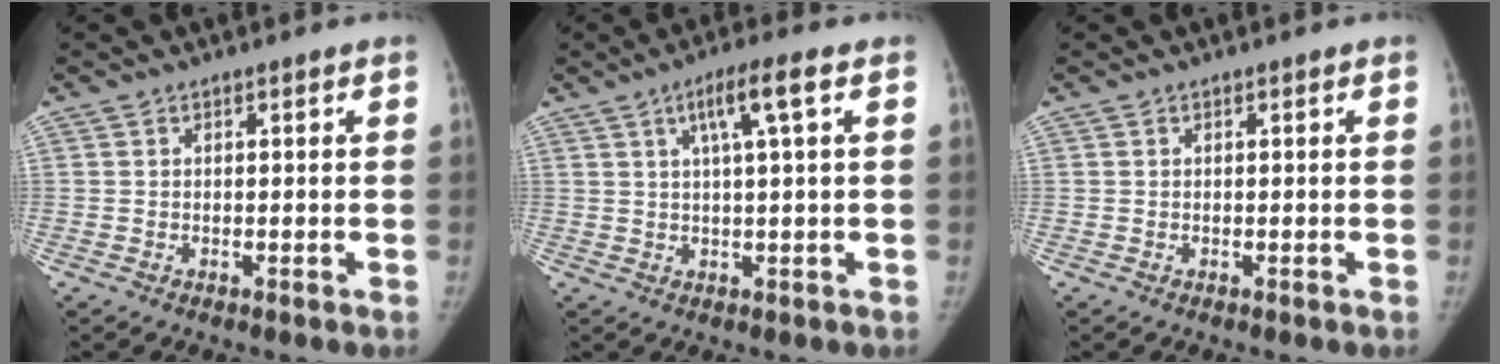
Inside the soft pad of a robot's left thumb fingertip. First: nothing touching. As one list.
[{"total": 6.3, "force": [2.3, 0.2, 5.9], "torque": [-0.111, 0.005, 0.043]}, {"total": 0.0}]